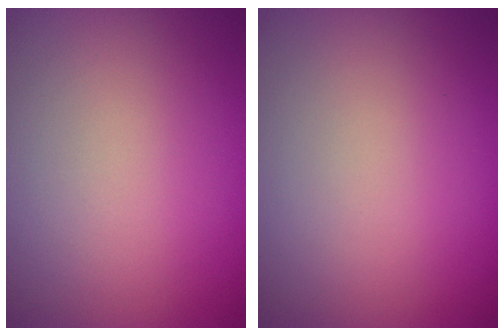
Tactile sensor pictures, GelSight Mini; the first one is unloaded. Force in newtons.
{"total": 0.0}